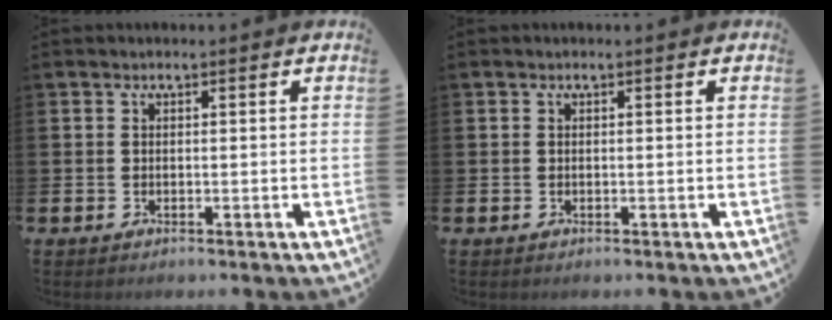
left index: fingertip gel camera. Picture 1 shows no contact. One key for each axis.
{"total": 0.0}